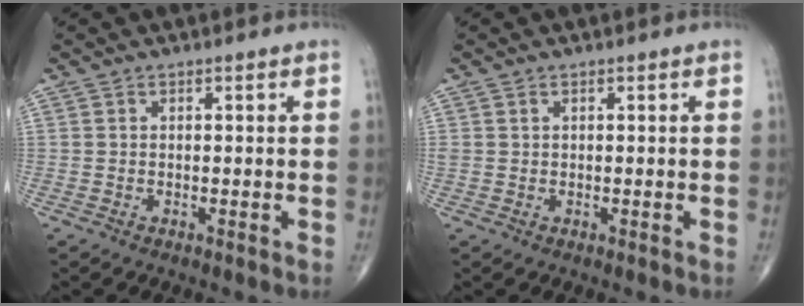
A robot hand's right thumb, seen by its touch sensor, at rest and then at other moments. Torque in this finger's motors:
{"motor_torque": [0.04, -0.13, 0.16, 0.22, 0.01]}